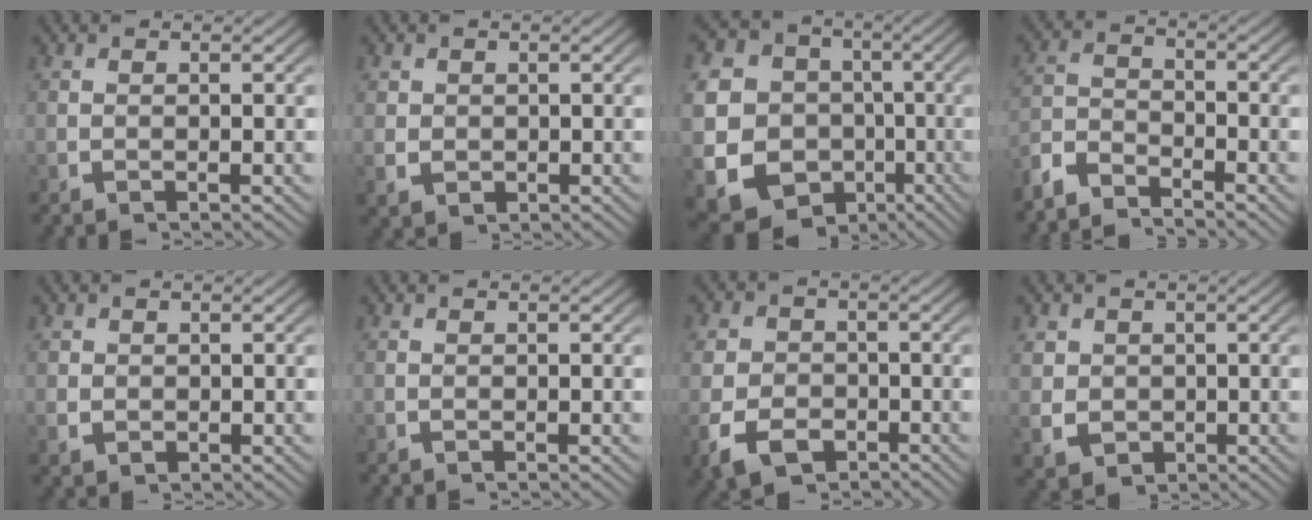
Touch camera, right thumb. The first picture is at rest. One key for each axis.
{"total": 2.4, "fx": 0.0, "fy": 2.1, "fz": 1.1, "tx": -0.029, "ty": -0.015, "tz": 0.011}
{"total": 19.7, "fx": -4.3, "fy": 17.3, "fz": 8.2, "tx": -0.226, "ty": -0.100, "tz": -0.059}
{"total": 3.7, "fx": -3.2, "fy": 1.5, "fz": 1.1, "tx": -0.021, "ty": -0.010, "tz": -0.066}
{"total": 1.6, "fx": 0.1, "fy": 1.5, "fz": 0.7, "tx": -0.018, "ty": -0.012, "tz": 0.010}
{"total": 0.0}
{"total": 5.2, "fx": -2.1, "fy": 3.9, "fz": 2.7, "tx": -0.052, "ty": -0.023, "tz": -0.030}
{"total": 4.8, "fx": -0.6, "fy": 4.2, "fz": 2.4, "tx": -0.062, "ty": -0.031, "tz": 0.006}